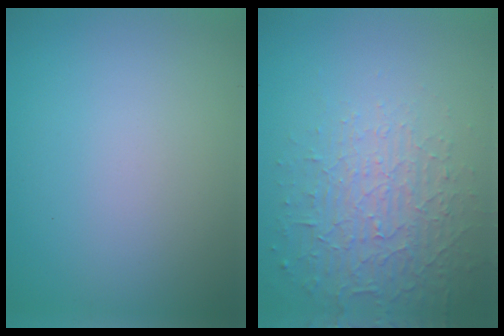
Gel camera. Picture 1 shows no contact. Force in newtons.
{"total": 5.0, "press": 3.2, "slide": 3.8}